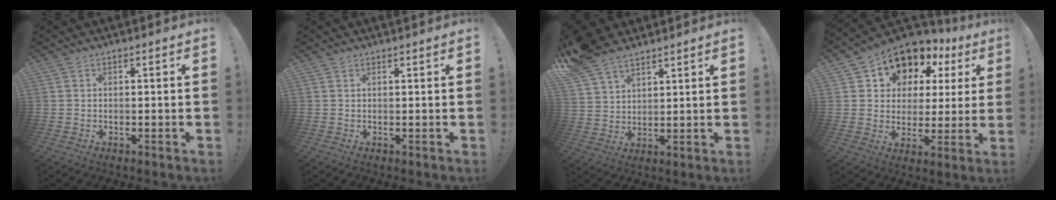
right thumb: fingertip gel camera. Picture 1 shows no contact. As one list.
[{"total": 0.7, "force": [0.5, -0.4, 0.2], "torque": [0.014, -0.008, 0.006]}, {"total": 10.5, "force": [8.0, 5.4, 3.9], "torque": [-0.074, -0.045, 0.159]}, {"total": 10.6, "force": [7.1, 7.2, 3.2], "torque": [-0.053, -0.062, 0.137]}]